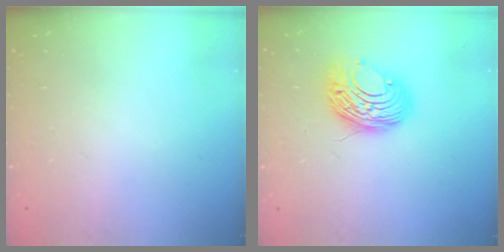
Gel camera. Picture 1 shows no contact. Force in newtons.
{"total": 10.0, "press": 10.0, "slide": 0.9}